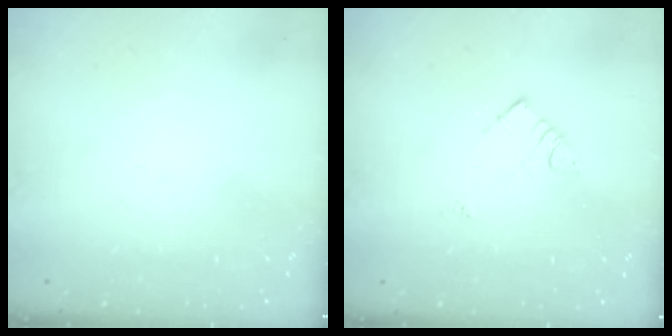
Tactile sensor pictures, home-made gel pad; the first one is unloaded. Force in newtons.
{"total": 5.2, "press": 5.2, "slide": 0.2}